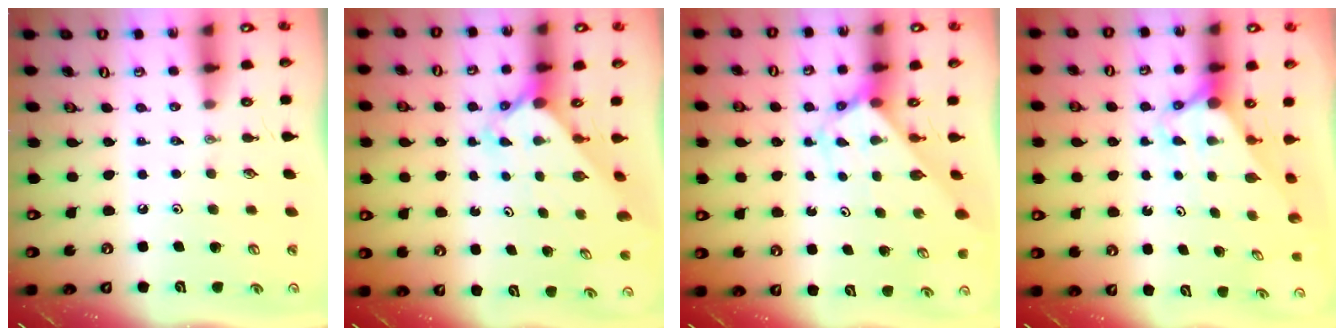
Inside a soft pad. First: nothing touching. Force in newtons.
{"total": 2.7, "press": 2.6, "slide": 0.3}
{"total": 2.9, "press": 2.9, "slide": 0.2}
{"total": 2.7, "press": 2.7, "slide": 0.0}